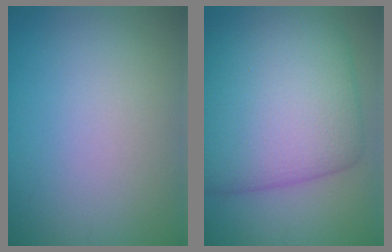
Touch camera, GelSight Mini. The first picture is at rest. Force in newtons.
{"total": 11.1, "press": 11.1, "slide": 0.3}